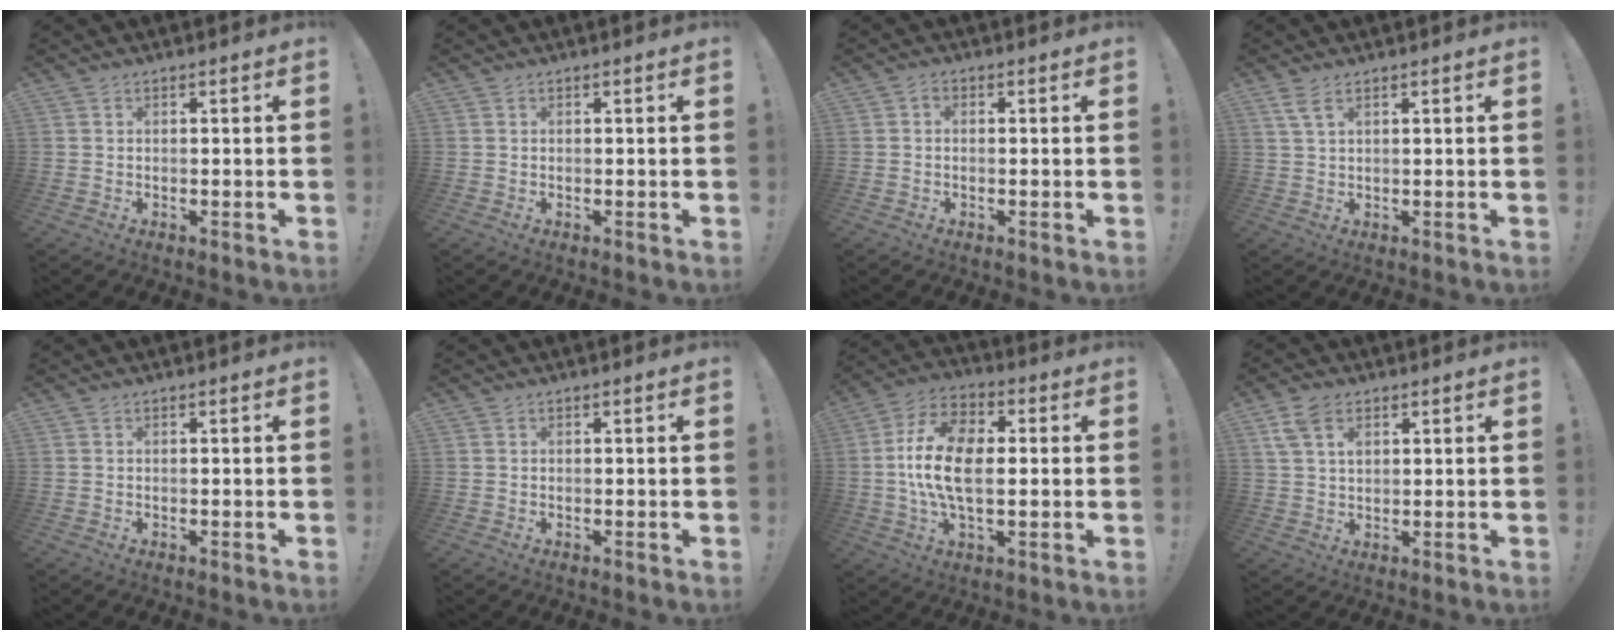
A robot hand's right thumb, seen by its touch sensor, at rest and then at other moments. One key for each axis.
{"total": 0.0}
{"total": 1.0, "fx": -0.3, "fy": 0.6, "fz": 0.7, "tx": -0.021, "ty": 0.006, "tz": -0.006}
{"total": 3.8, "fx": 2.1, "fy": 1.3, "fz": 2.9, "tx": -0.066, "ty": 0.001, "tz": 0.041}
{"total": 0.0}
{"total": 0.0}
{"total": 15.1, "fx": -0.2, "fy": 8.4, "fz": 12.5, "tx": -0.228, "ty": 0.011, "tz": -0.003}
{"total": 6.3, "fx": 2.9, "fy": 4.0, "fz": 3.9, "tx": -0.066, "ty": -0.004, "tz": 0.057}